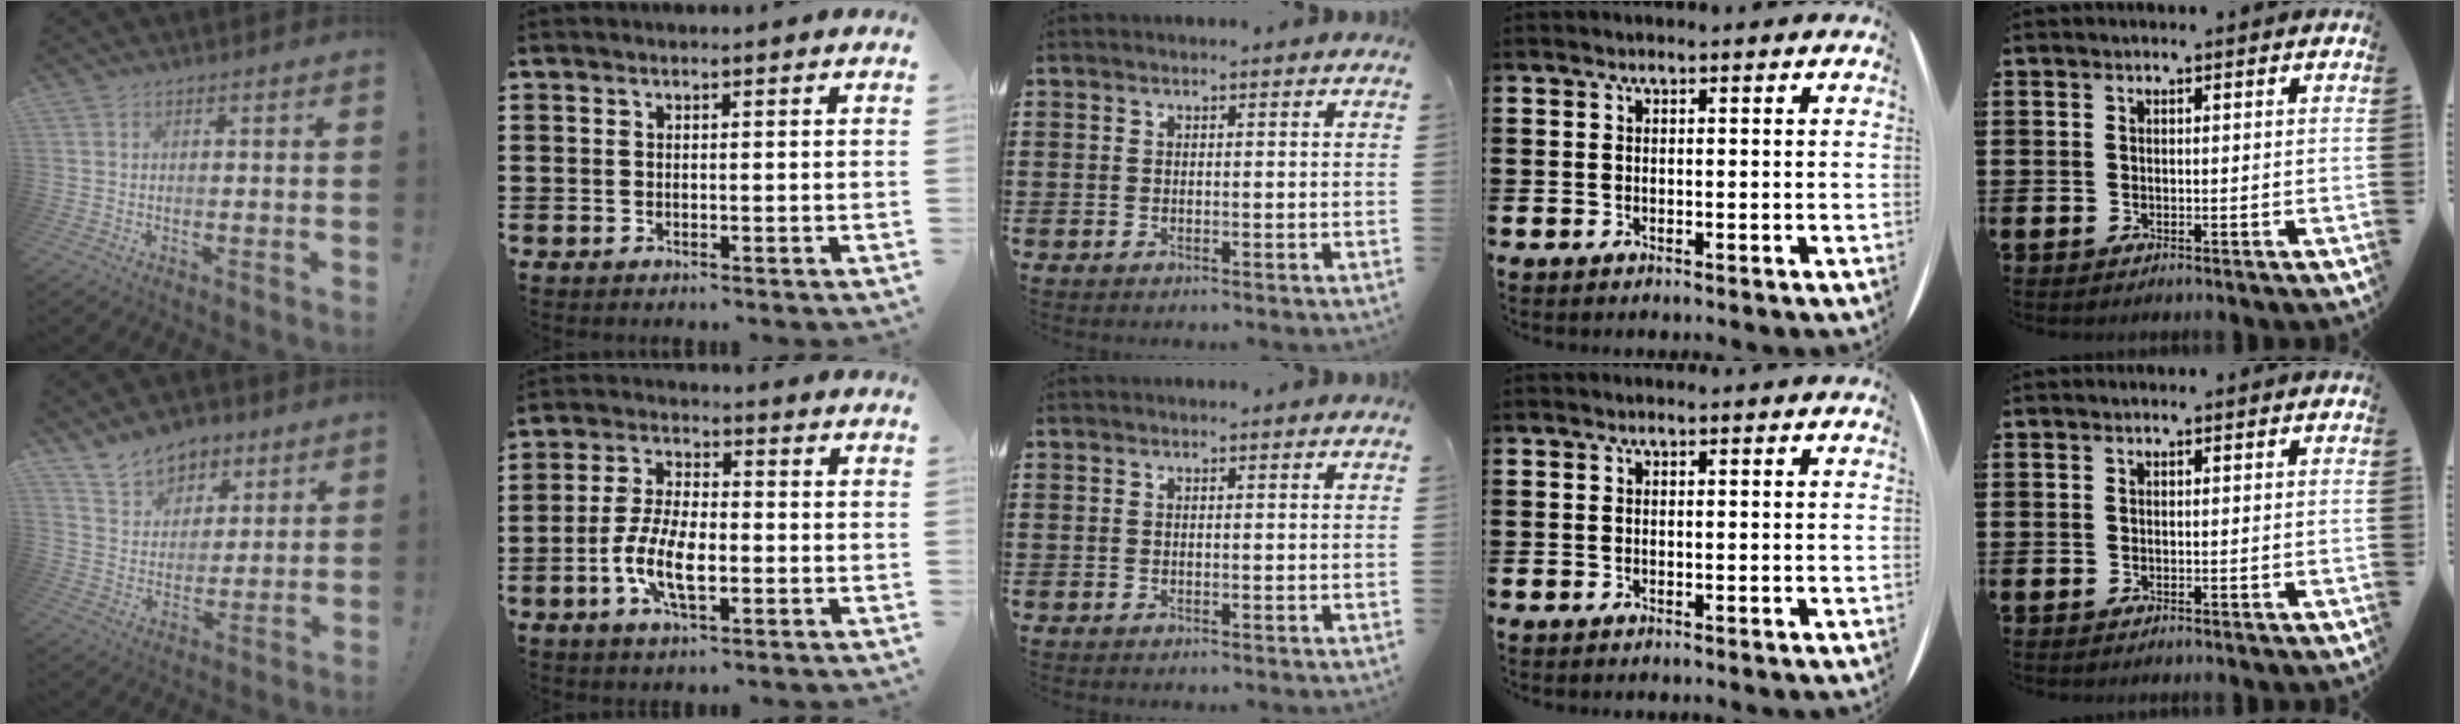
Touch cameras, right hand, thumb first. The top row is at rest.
{"thumb": {"total": 11.4, "force": [8.2, 7.4, 2.8], "torque": [-0.042, -0.059, 0.159]}, "index": {"total": 8.1, "force": [-2.6, 3.3, 6.9], "torque": [-0.164, -0.010, -0.056]}}